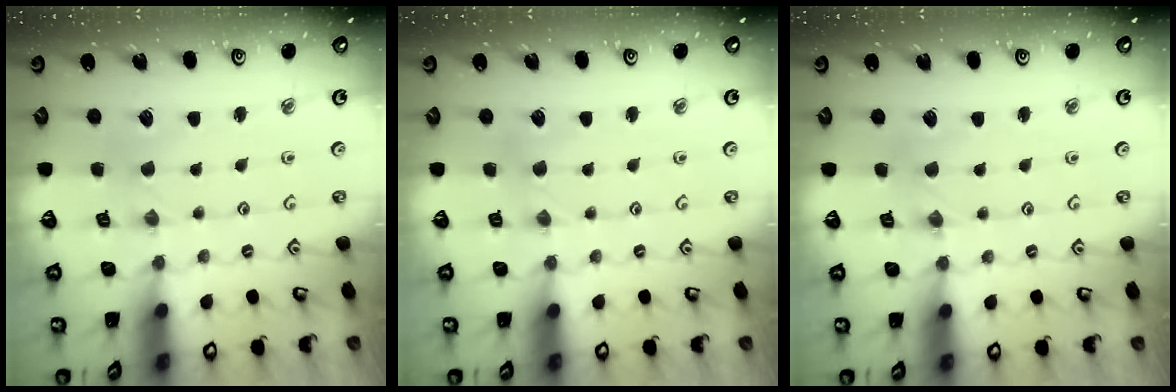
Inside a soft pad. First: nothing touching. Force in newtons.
{"total": 2.8, "press": 2.8, "slide": 0.4}
{"total": 0.0}